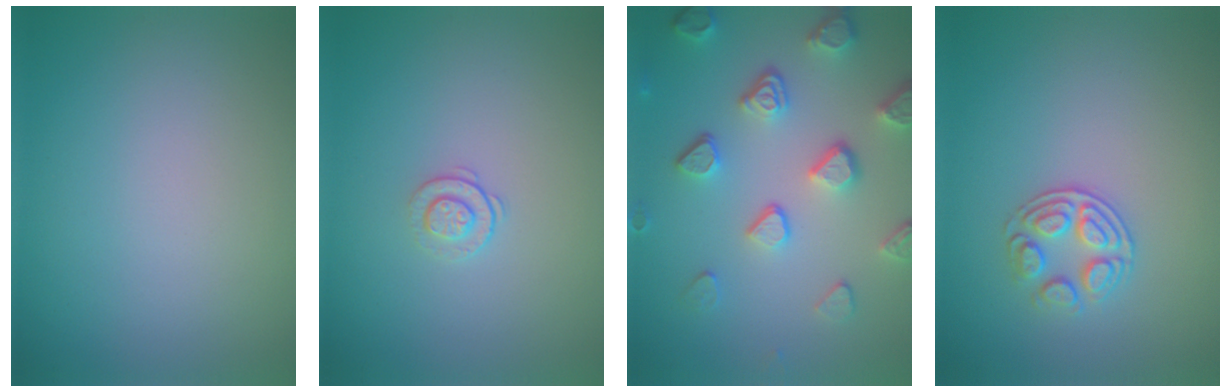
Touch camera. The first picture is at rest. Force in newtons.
{"total": 1.2, "press": 0.9, "slide": 0.8}
{"total": 5.0, "press": 3.9, "slide": 3.1}
{"total": 2.7, "press": 2.4, "slide": 1.1}